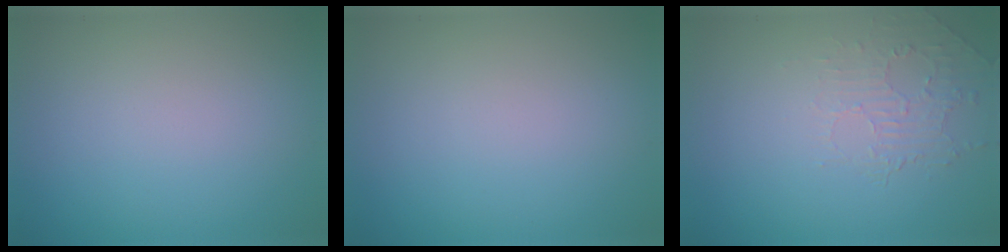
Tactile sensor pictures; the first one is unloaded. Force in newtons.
{"total": 0.0}
{"total": 2.0, "press": 0.6, "slide": 1.9}